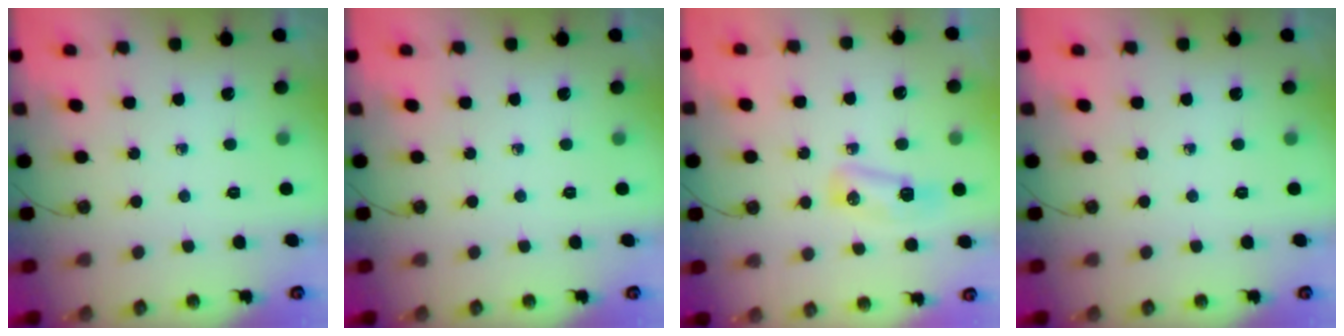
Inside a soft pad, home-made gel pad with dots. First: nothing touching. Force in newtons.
{"total": 0.0}
{"total": 6.7, "press": 6.6, "slide": 0.8}
{"total": 0.0}